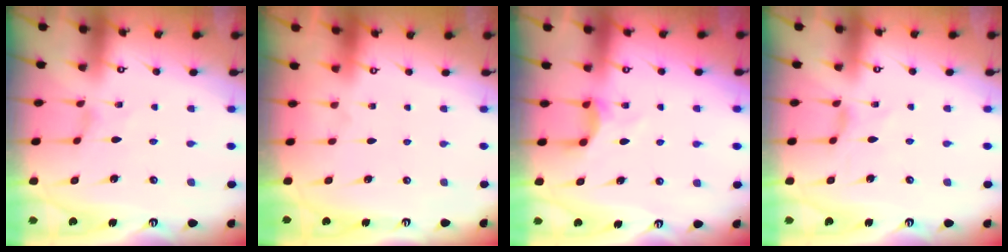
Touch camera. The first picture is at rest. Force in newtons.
{"total": 0.0}
{"total": 4.3, "press": 4.3, "slide": 0.6}
{"total": 0.8, "press": 0.8, "slide": 0.3}